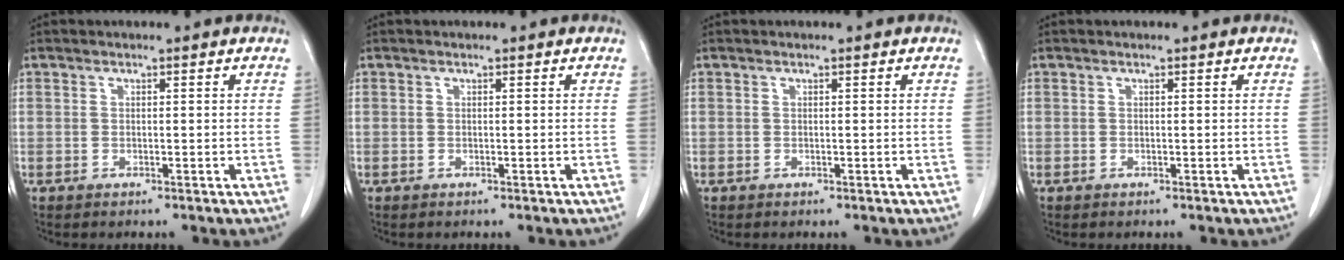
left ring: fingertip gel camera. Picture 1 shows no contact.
{"total": 0.0}
{"total": 0.0}
{"total": 0.0}